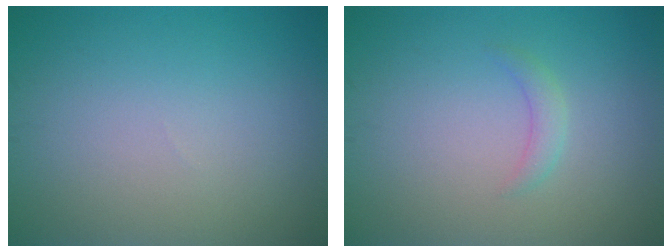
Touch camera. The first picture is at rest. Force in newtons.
{"total": 1.2, "press": 1.2, "slide": 0.1}